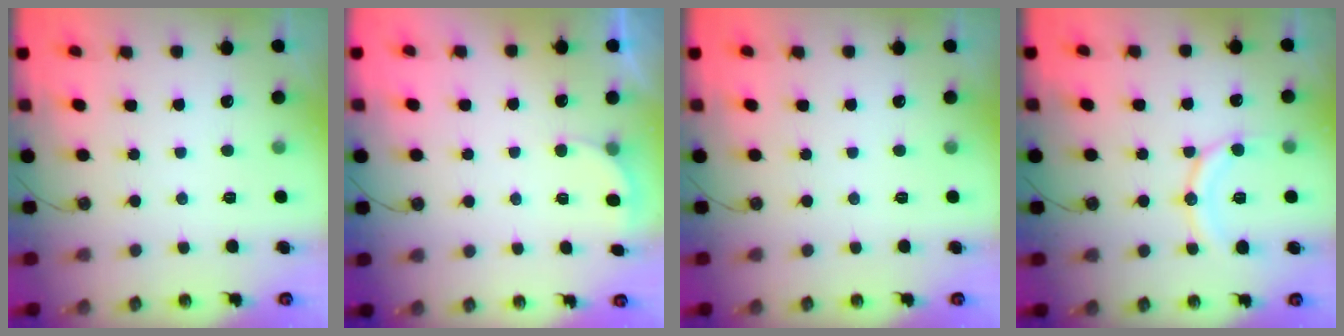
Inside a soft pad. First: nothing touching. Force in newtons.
{"total": 2.4, "press": 2.2, "slide": 1.0}
{"total": 0.0}
{"total": 12.8, "press": 12.7, "slide": 1.5}